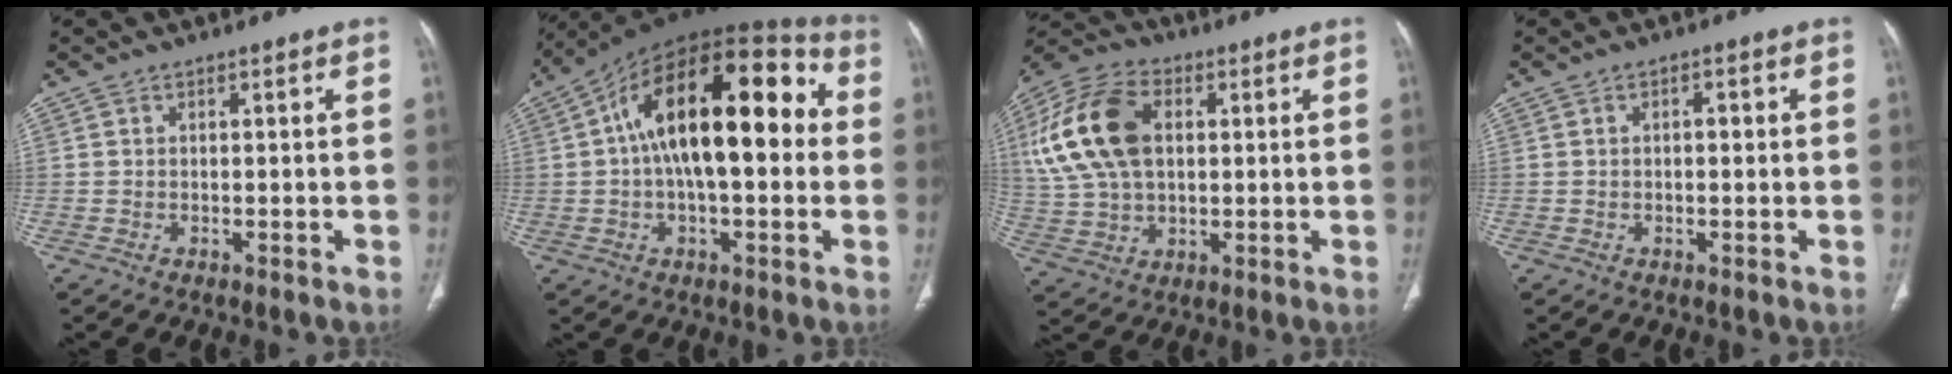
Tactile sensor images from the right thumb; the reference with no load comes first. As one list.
[{"total": 23.4, "force": [2.5, 11.1, 20.5], "torque": [-0.308, 0.046, 0.027]}, {"total": 18.2, "force": [3.7, 11.5, 13.6], "torque": [-0.276, 0.014, 0.066]}, {"total": 1.6, "force": [0.1, 0.8, 1.3], "torque": [-0.021, 0.005, 0.001]}]